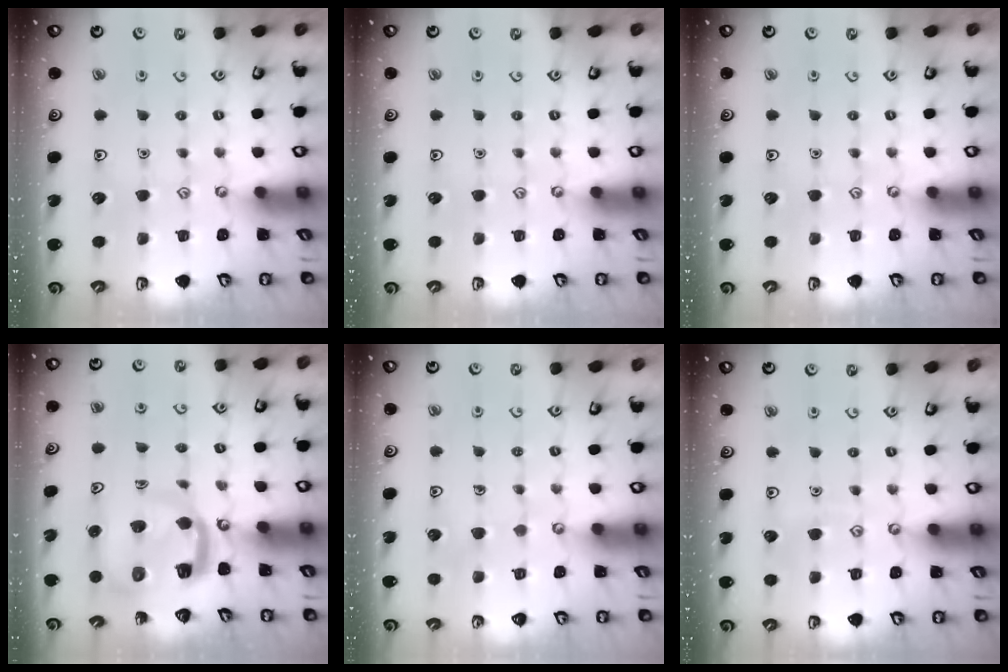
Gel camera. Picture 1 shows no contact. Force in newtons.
{"total": 0.0}
{"total": 0.0}
{"total": 7.1, "press": 7.0, "slide": 1.0}
{"total": 4.4, "press": 4.4, "slide": 0.3}
{"total": 3.5, "press": 3.5, "slide": 0.3}